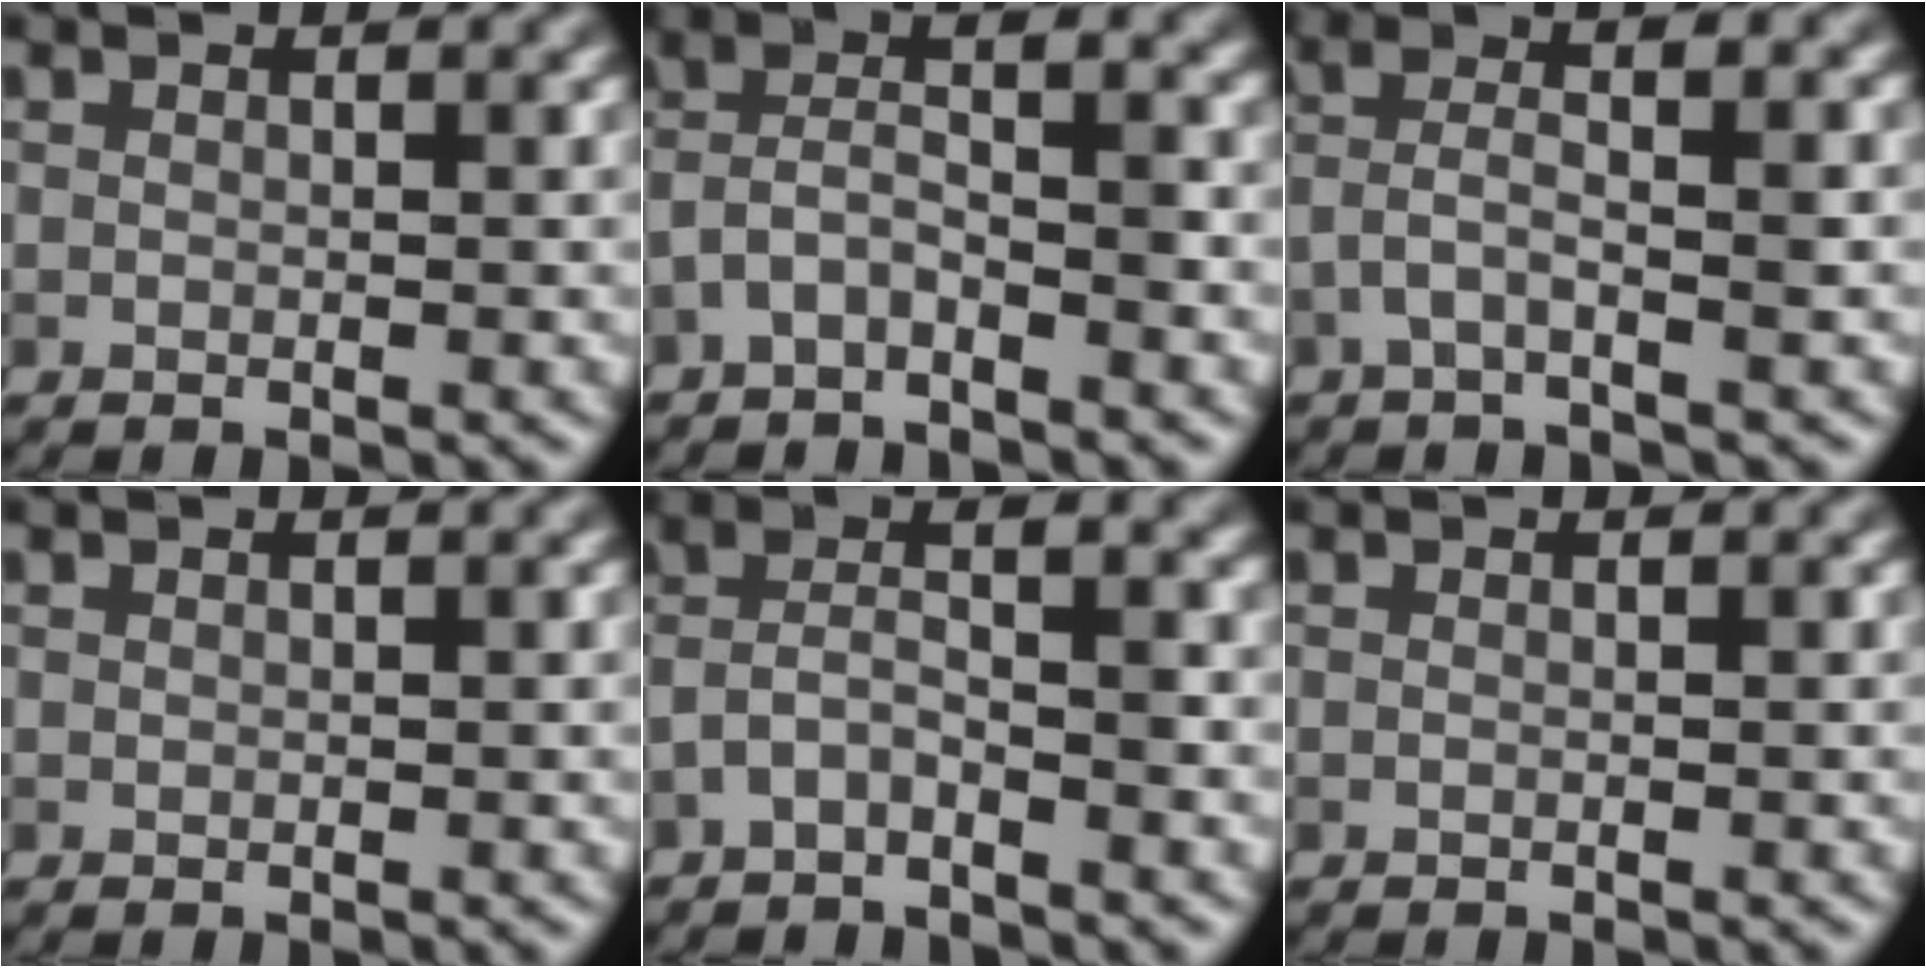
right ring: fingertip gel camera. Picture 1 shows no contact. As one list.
[{"total": 3.9, "force": [-1.8, 1.4, 3.1], "torque": [-0.065, 0.018, -0.044]}, {"total": 4.0, "force": [-0.6, 0.8, 3.8], "torque": [-0.082, 0.021, -0.019]}, {"total": 0.0}, {"total": 3.5, "force": [-1.7, 1.2, 2.8], "torque": [-0.061, 0.014, -0.040]}, {"total": 0.0}]